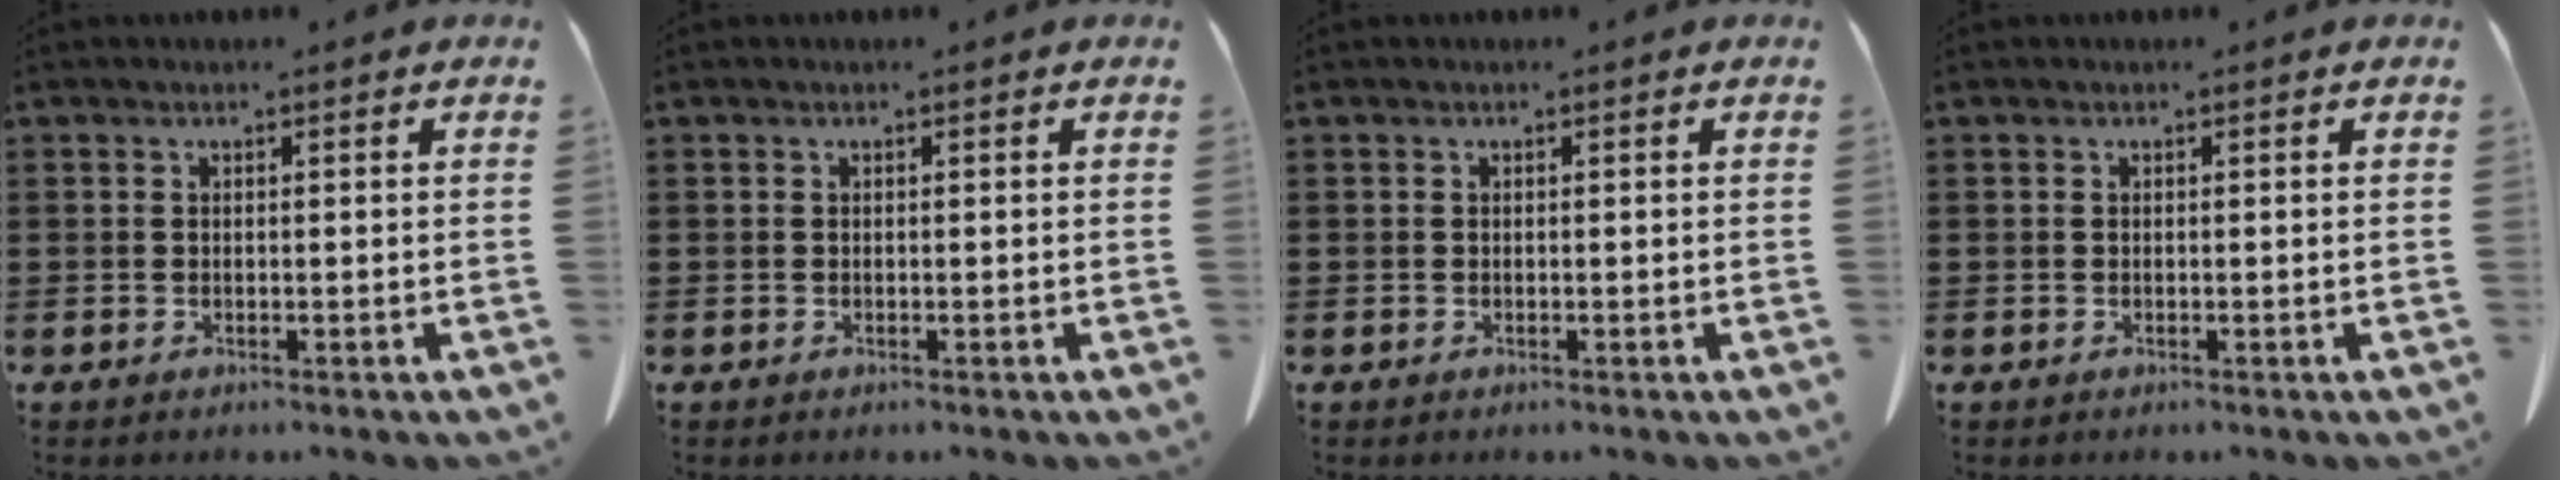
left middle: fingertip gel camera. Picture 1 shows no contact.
{"total": 0.0}
{"total": 0.0}
{"total": 0.0}